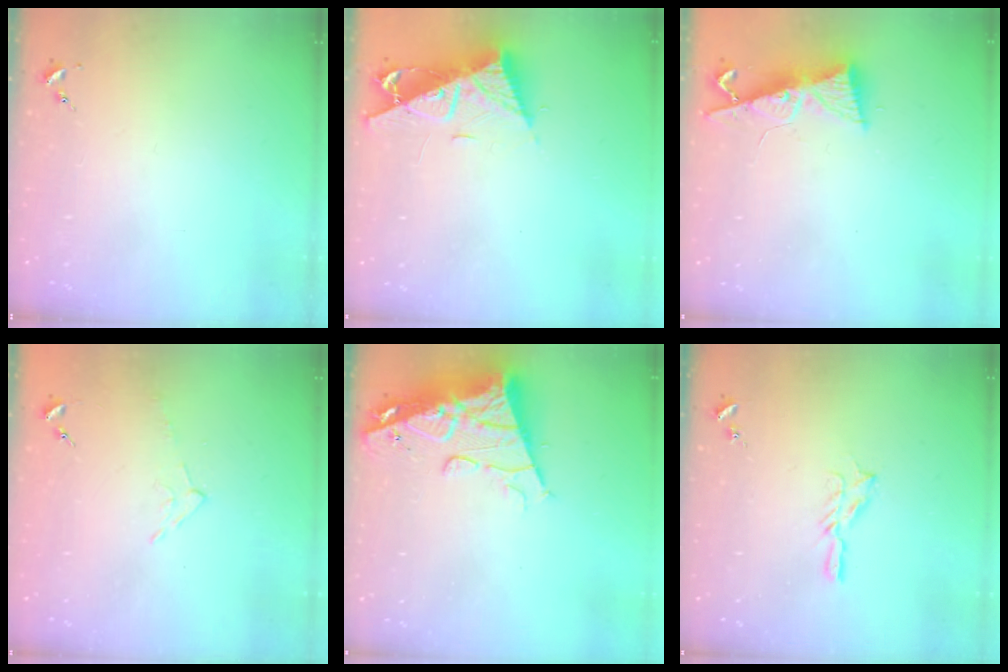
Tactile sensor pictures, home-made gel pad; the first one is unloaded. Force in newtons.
{"total": 11.7, "press": 11.6, "slide": 0.9}
{"total": 8.5, "press": 8.5, "slide": 1.0}
{"total": 4.7, "press": 4.7, "slide": 0.5}
{"total": 15.2, "press": 15.1, "slide": 1.8}
{"total": 5.6, "press": 5.6, "slide": 0.6}